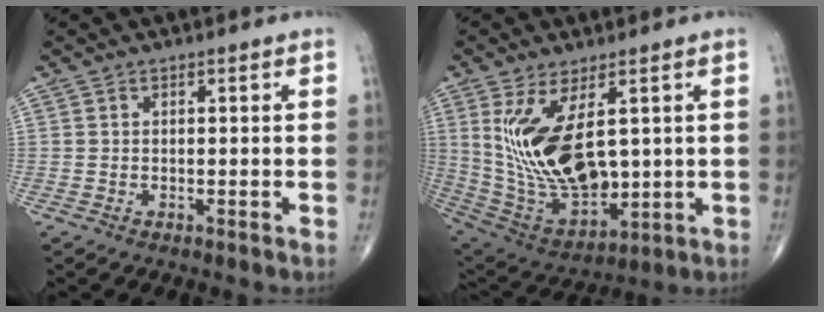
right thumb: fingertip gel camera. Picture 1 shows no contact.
{"total": 17.8, "force": [3.6, 8.8, 15.1], "torque": [-0.275, -0.027, 0.095]}